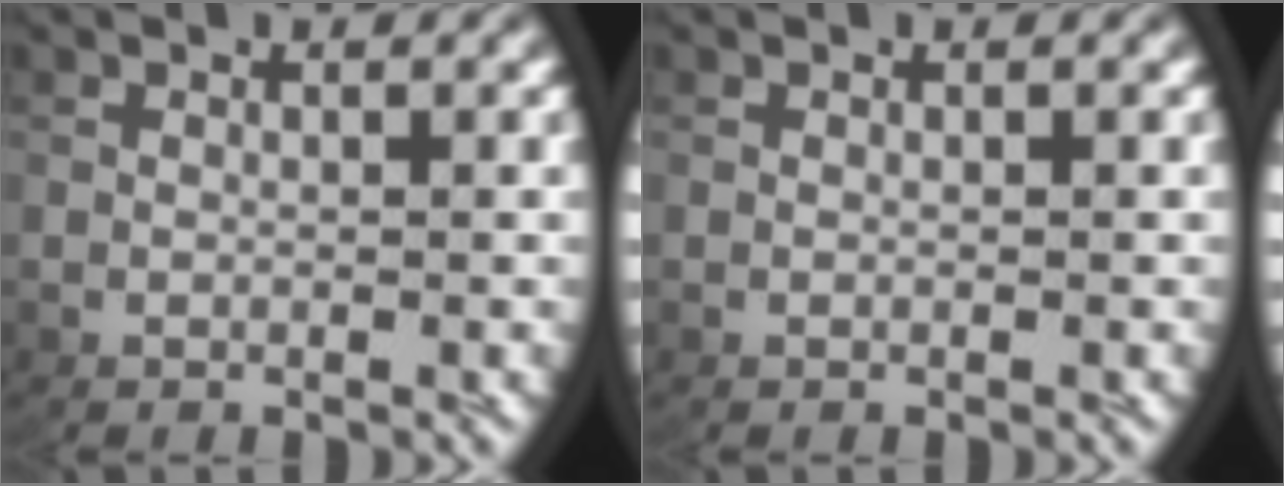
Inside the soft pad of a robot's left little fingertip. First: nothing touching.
{"total": 0.0}